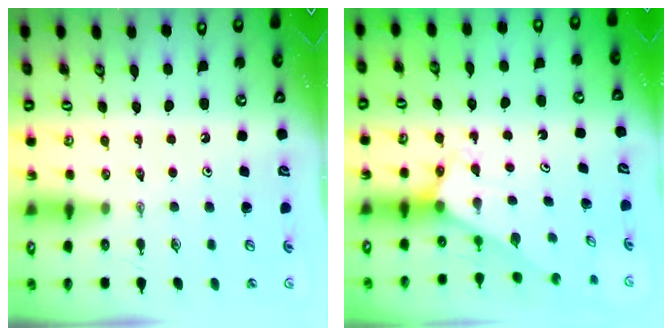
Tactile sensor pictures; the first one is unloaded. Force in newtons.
{"total": 2.6, "press": 2.6, "slide": 0.2}